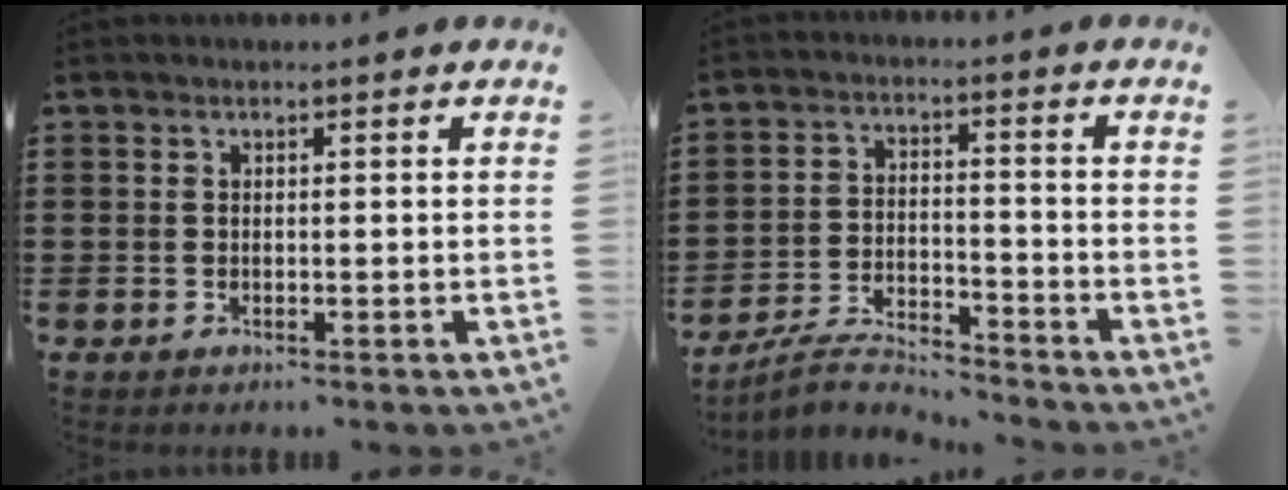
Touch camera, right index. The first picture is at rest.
{"total": 5.1, "force": [-4.9, 0.5, 1.4], "torque": [-0.038, 0.000, -0.099]}